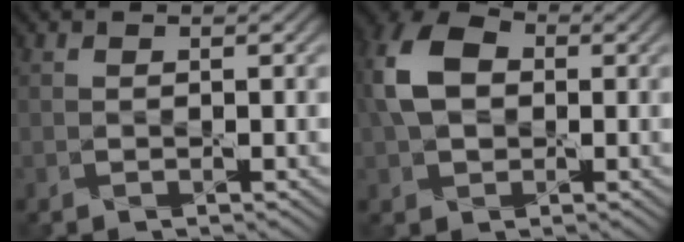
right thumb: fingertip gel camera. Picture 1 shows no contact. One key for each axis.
{"total": 8.5, "fx": 0.9, "fy": 6.1, "fz": 5.9, "tx": -0.149, "ty": 0.014, "tz": 0.007}